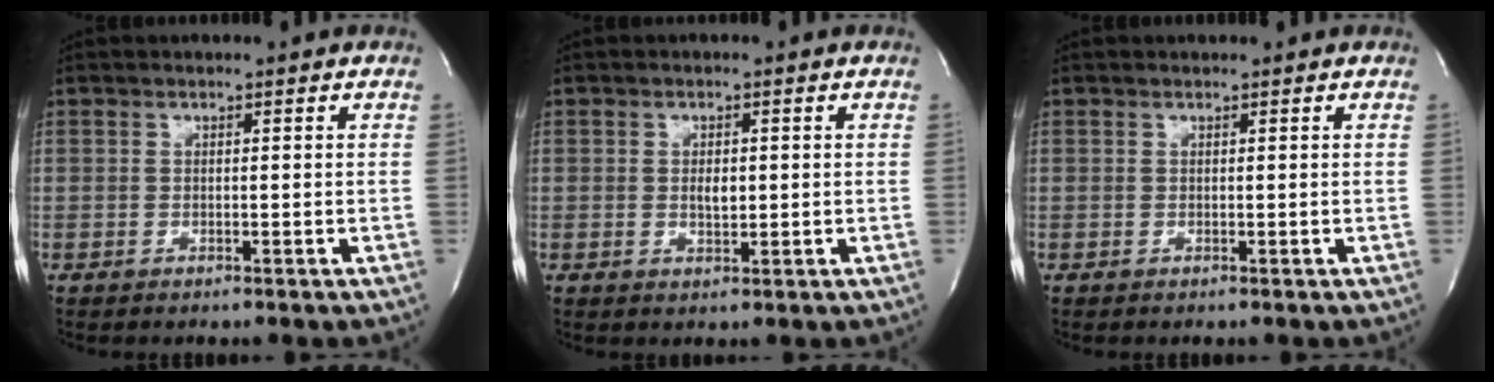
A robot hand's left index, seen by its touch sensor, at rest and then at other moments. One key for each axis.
{"total": 2.1, "fx": 0.1, "fy": 1.0, "fz": 1.9, "tx": -0.033, "ty": -0.001, "tz": 0.004}
{"total": 0.6, "fx": 0.6, "fy": 0.0, "fz": 0.1, "tx": -0.002, "ty": 0.009, "tz": 0.011}